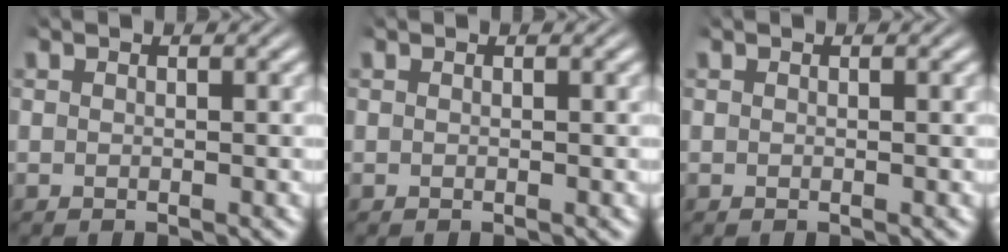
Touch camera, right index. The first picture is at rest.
{"total": 0.0}
{"total": 0.0}